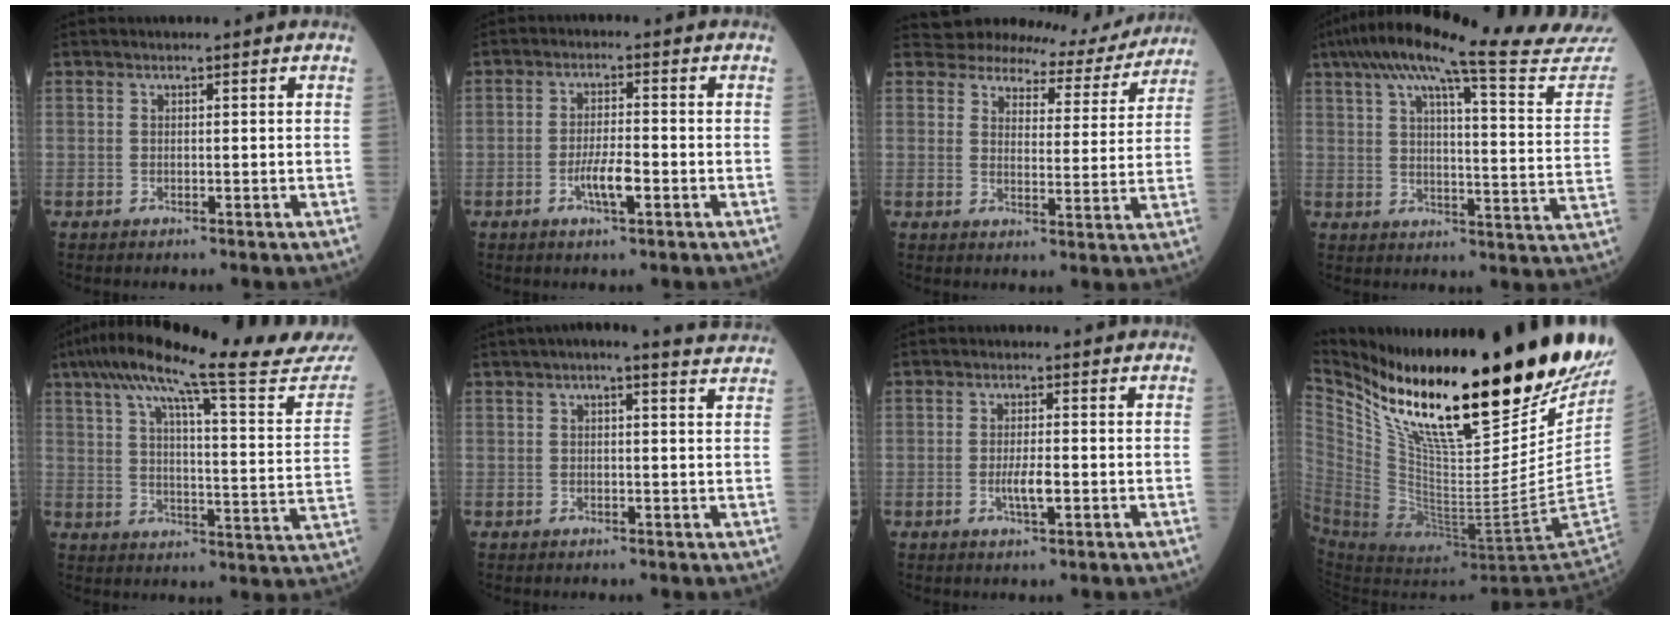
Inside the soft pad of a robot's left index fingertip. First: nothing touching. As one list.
[{"total": 4.4, "force": [-1.9, 0.7, 3.9], "torque": [-0.078, -0.004, -0.036]}, {"total": 10.7, "force": [10.4, 2.8, 0.3], "torque": [0.008, -0.016, 0.117]}, {"total": 26.4, "force": [23.7, -0.1, 11.8], "torque": [-0.181, -0.059, 0.294]}, {"total": 27.4, "force": [23.8, 0.6, 13.7], "torque": [-0.212, -0.042, 0.306]}, {"total": 6.7, "force": [5.5, 0.7, 3.6], "torque": [-0.053, 0.021, 0.054]}, {"total": 3.1, "force": [-0.9, 0.6, 2.9], "torque": [-0.061, -0.006, -0.016]}, {"total": 30.6, "force": [22.8, 3.1, 20.2], "torque": [-0.340, -0.070, 0.361]}]